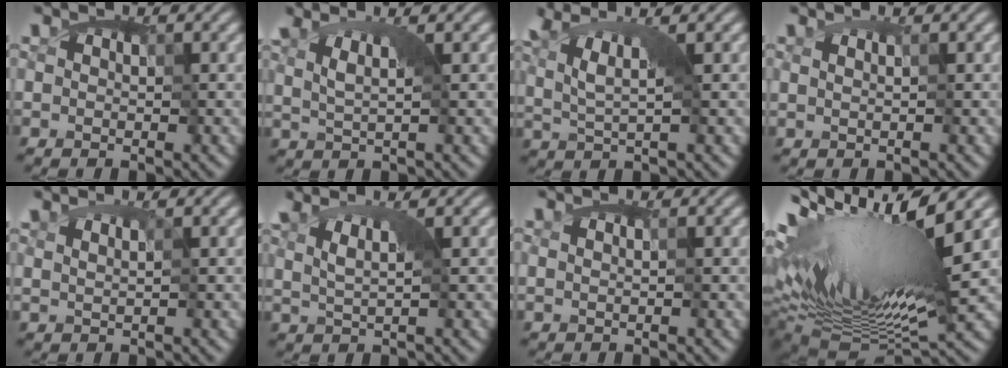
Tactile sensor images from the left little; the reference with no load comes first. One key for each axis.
{"total": 4.4, "fx": 1.8, "fy": 1.8, "fz": 3.7, "tx": -0.078, "ty": 0.022, "tz": 0.020}
{"total": 9.1, "fx": 3.2, "fy": 3.6, "fz": 7.7, "tx": -0.165, "ty": 0.044, "tz": 0.042}
{"total": 0.0}
{"total": 1.2, "fx": 0.6, "fy": 0.4, "fz": 1.0, "tx": -0.019, "ty": 0.013, "tz": -0.001}
{"total": 5.0, "fx": 2.2, "fy": 2.0, "fz": 4.1, "tx": -0.088, "ty": 0.024, "tz": 0.027}
{"total": 0.0}
{"total": 16.0, "fx": 3.6, "fy": 4.5, "fz": 15.0, "tx": -0.299, "ty": 0.021, "tz": 0.073}